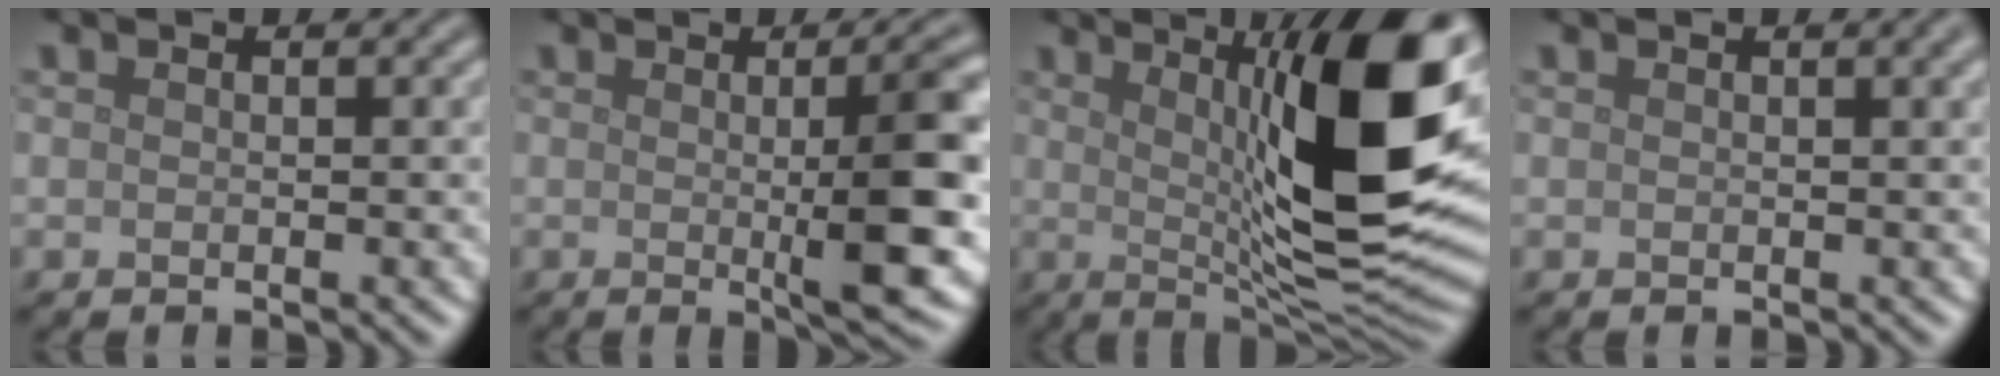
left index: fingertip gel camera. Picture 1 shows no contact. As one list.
[{"total": 8.0, "force": [-0.2, 1.6, 7.8], "torque": [-0.097, -0.003, 0.001]}, {"total": 14.1, "force": [2.9, 3.1, 13.4], "torque": [-0.178, -0.008, 0.054]}, {"total": 1.8, "force": [0.8, 0.6, 1.5], "torque": [-0.012, 0.004, 0.009]}]